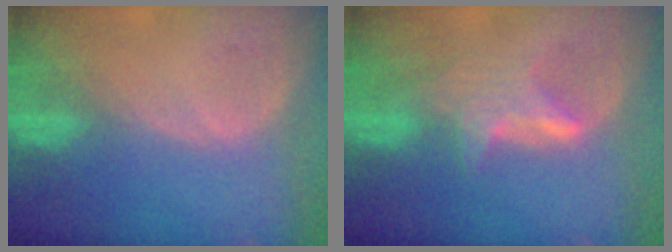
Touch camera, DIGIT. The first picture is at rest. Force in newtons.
{"total": 4.3, "press": 4.3, "slide": 0.4}